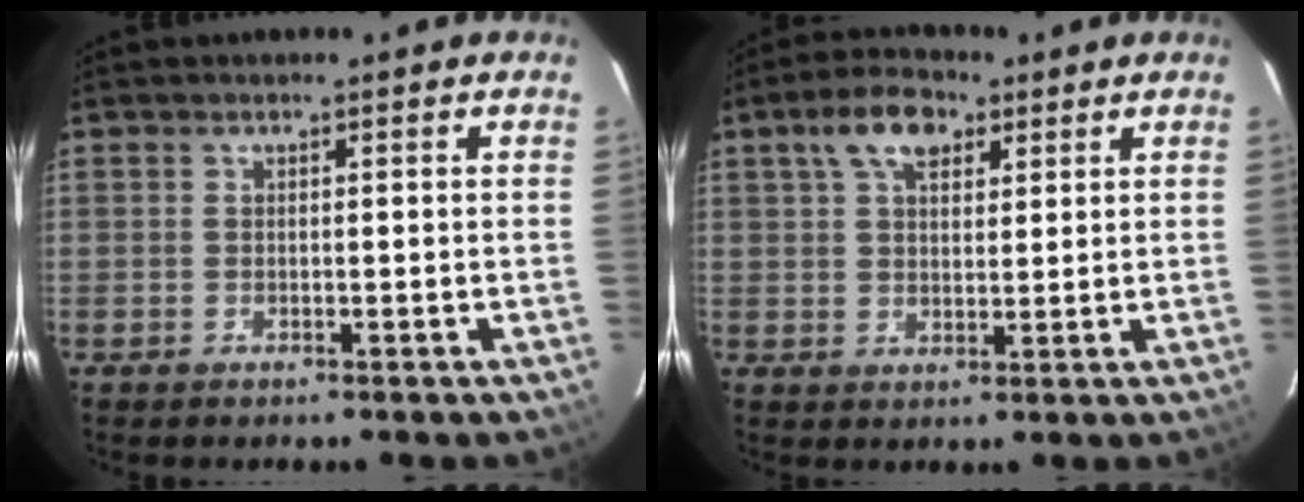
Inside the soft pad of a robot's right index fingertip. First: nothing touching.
{"total": 7.4, "force": [3.7, 4.1, 4.9], "torque": [-0.087, 0.024, 0.065]}